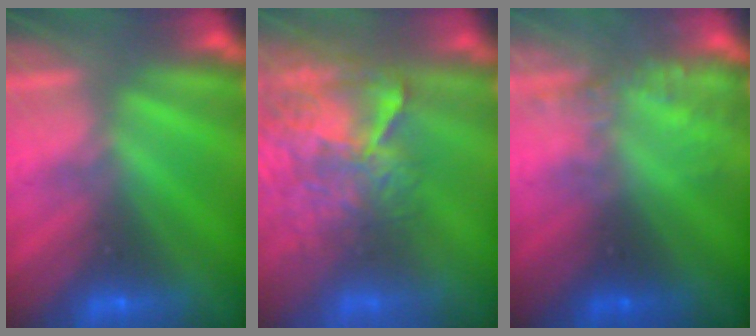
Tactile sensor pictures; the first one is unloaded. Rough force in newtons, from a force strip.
{"total": 7.9}
{"total": 2.2}